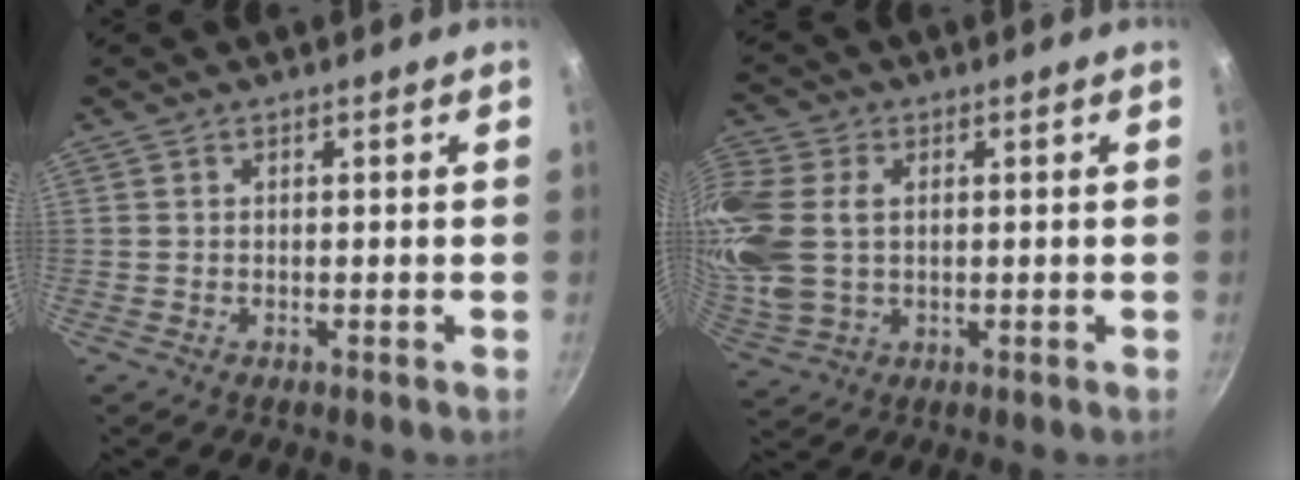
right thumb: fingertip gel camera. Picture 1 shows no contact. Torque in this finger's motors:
{"motor_torque": [0.31, 0.32, 1.22, 0.64, 0.21]}